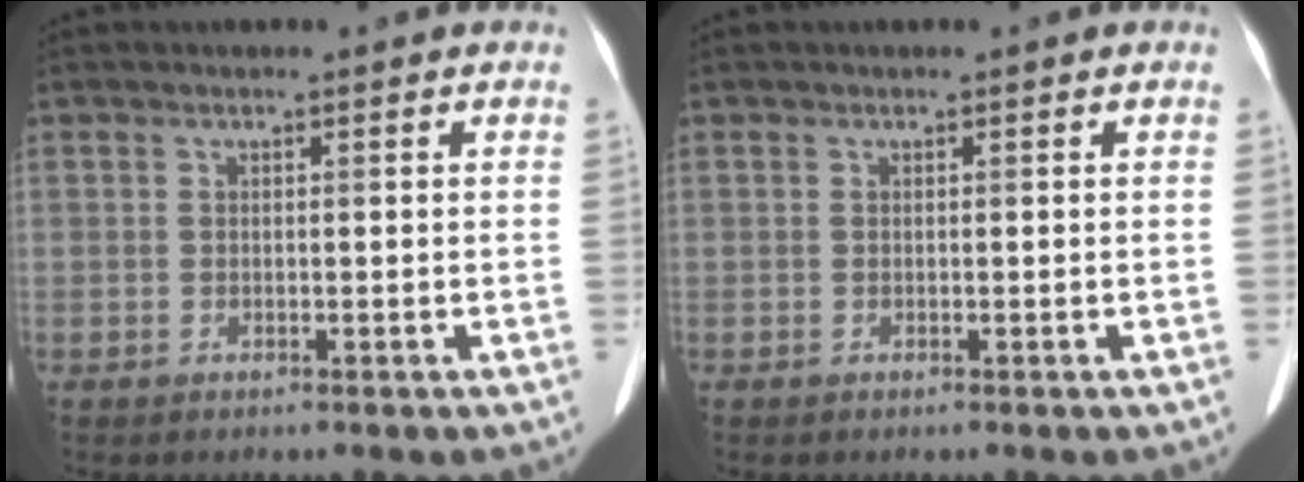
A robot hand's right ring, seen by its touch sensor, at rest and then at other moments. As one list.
[{"total": 0.0}]